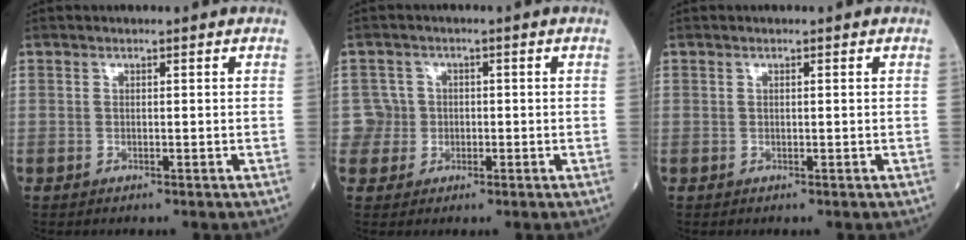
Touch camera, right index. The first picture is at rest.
{"total": 3.4, "force": [-0.4, 3.4, -0.6], "torque": [0.025, 0.011, -0.012]}
{"total": 0.0}